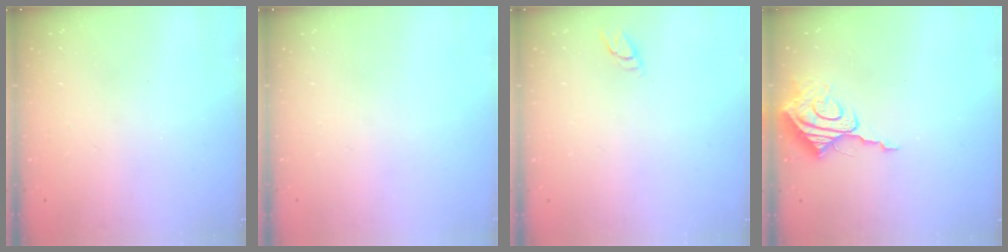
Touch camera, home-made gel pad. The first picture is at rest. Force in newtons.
{"total": 0.0}
{"total": 3.7, "press": 3.7, "slide": 0.3}
{"total": 10.5, "press": 10.5, "slide": 1.2}